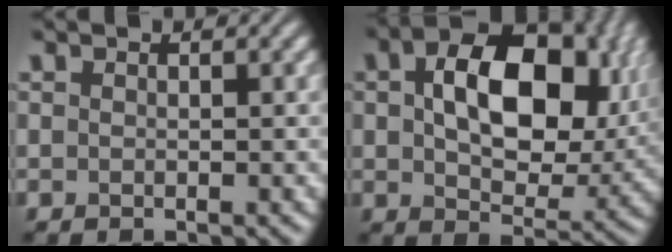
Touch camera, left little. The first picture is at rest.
{"total": 12.0, "force": [2.4, 7.5, 9.1], "torque": [-0.141, -0.002, 0.046]}